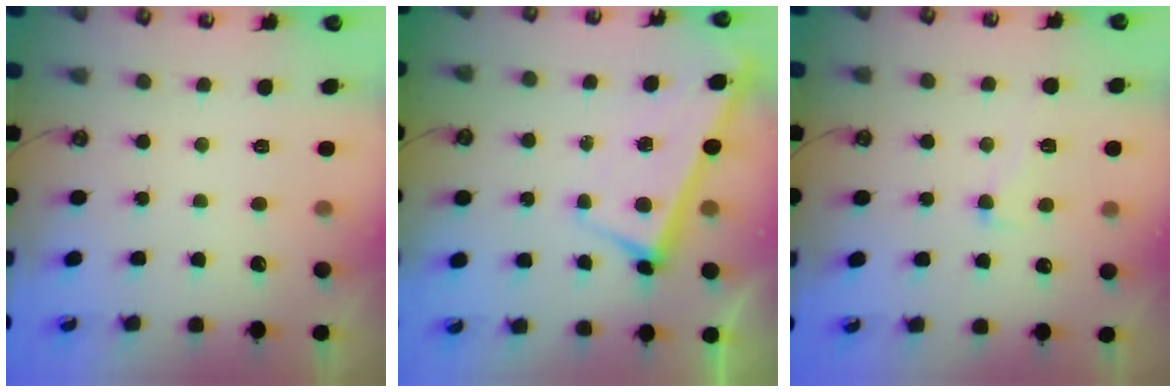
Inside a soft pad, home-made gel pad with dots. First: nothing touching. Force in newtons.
{"total": 2.9, "press": 2.9, "slide": 0.1}
{"total": 2.2, "press": 1.7, "slide": 1.4}